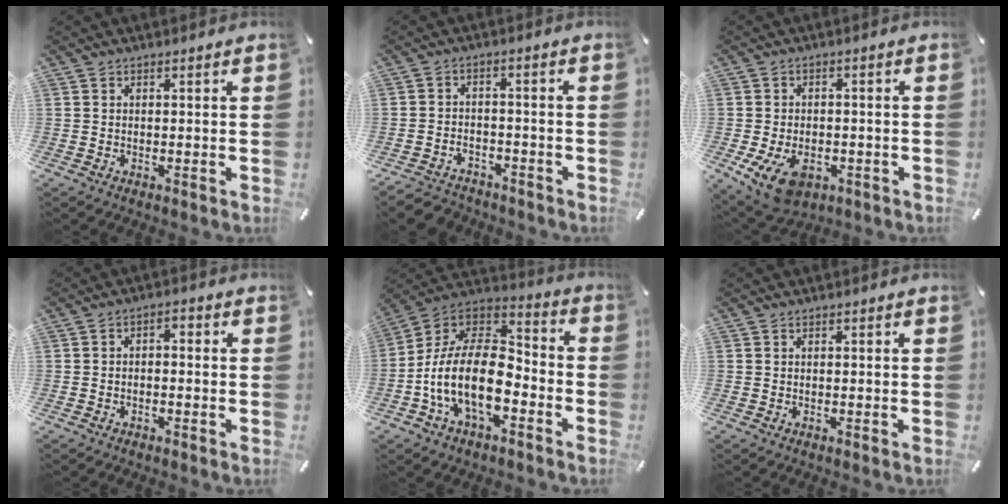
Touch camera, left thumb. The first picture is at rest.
{"total": 4.0, "force": [-3.1, 2.3, 1.1], "torque": [-0.030, 0.011, -0.063]}
{"total": 8.8, "force": [-3.5, 5.8, 5.6], "torque": [-0.109, 0.007, -0.060]}
{"total": 2.2, "force": [-1.7, 0.9, 1.2], "torque": [-0.020, 0.012, -0.034]}
{"total": 17.7, "force": [-7.2, 9.7, 12.9], "torque": [-0.274, 0.016, -0.130]}
{"total": 0.0}